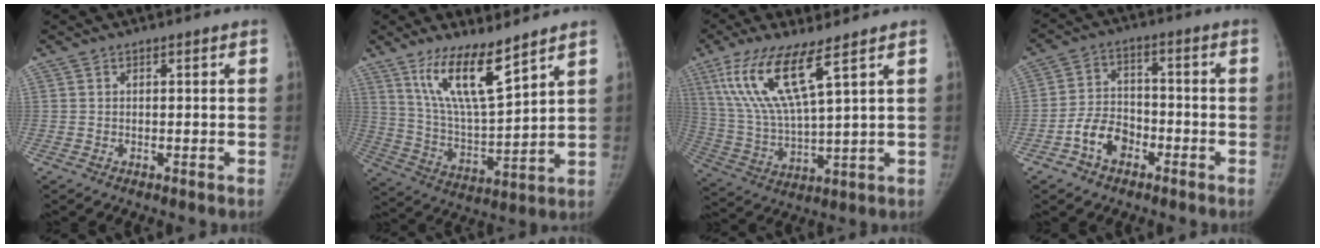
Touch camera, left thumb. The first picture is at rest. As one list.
[{"total": 13.5, "force": [9.0, 2.9, 9.6], "torque": [-0.161, -0.064, 0.181]}, {"total": 14.2, "force": [7.4, 2.8, 11.8], "torque": [-0.254, -0.035, 0.153]}, {"total": 7.7, "force": [-4.0, 5.3, 4.0], "torque": [-0.058, 0.032, -0.074]}]